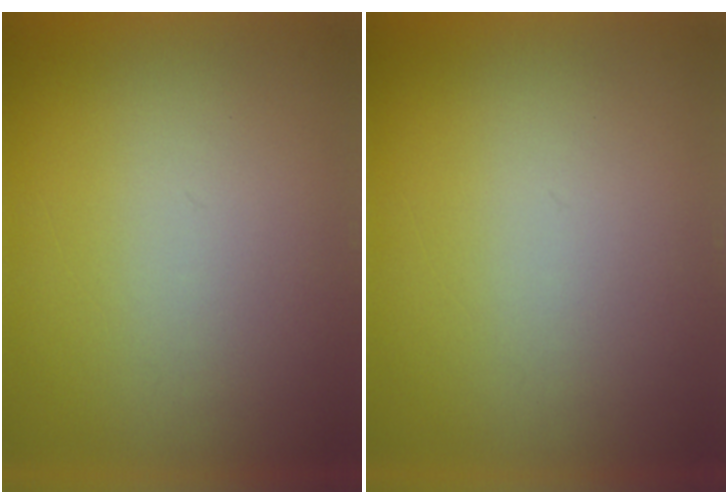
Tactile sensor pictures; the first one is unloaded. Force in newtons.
{"total": 0.0}